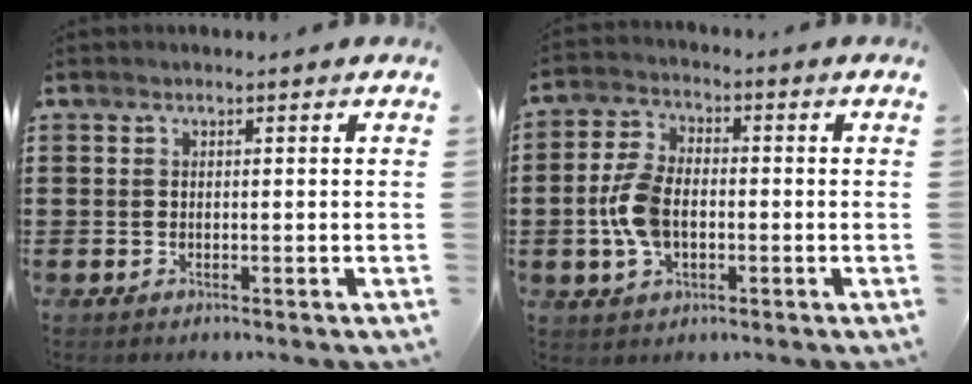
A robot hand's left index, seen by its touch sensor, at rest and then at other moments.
{"total": 7.8, "force": [-1.1, 4.7, 6.1], "torque": [-0.157, -0.003, -0.029]}